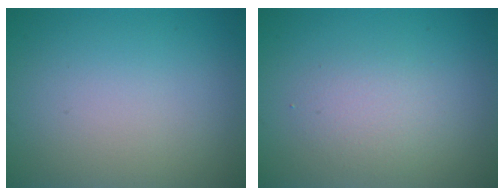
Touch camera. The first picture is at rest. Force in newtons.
{"total": 2.1, "press": 2.1, "slide": 0.1}